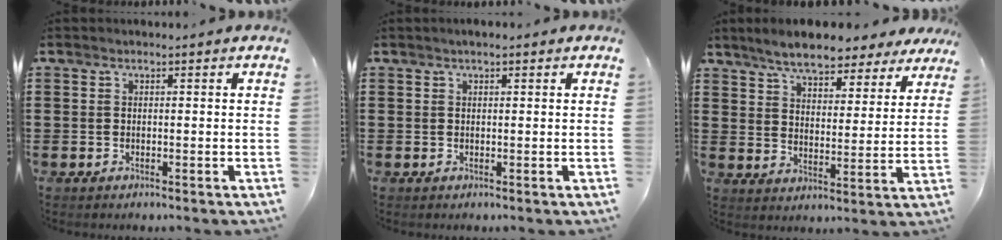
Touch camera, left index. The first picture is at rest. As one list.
[{"total": 0.5, "force": [0.3, 0.3, 0.3], "torque": [-0.007, 0.005, 0.003]}, {"total": 6.7, "force": [6.2, 1.1, 2.2], "torque": [-0.063, -0.025, 0.108]}]